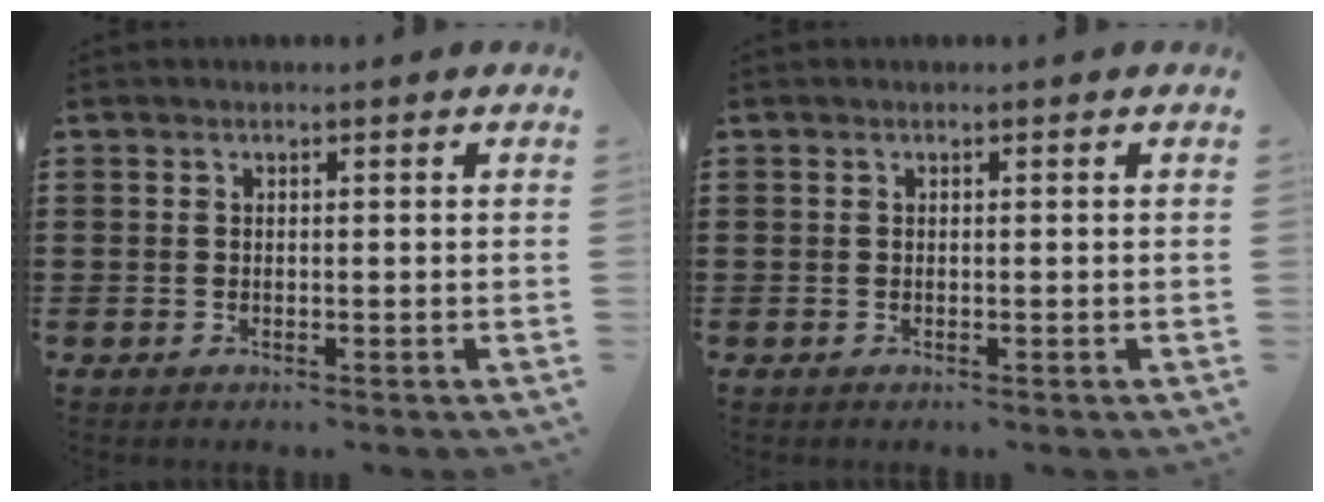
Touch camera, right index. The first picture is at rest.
{"total": 0.0}